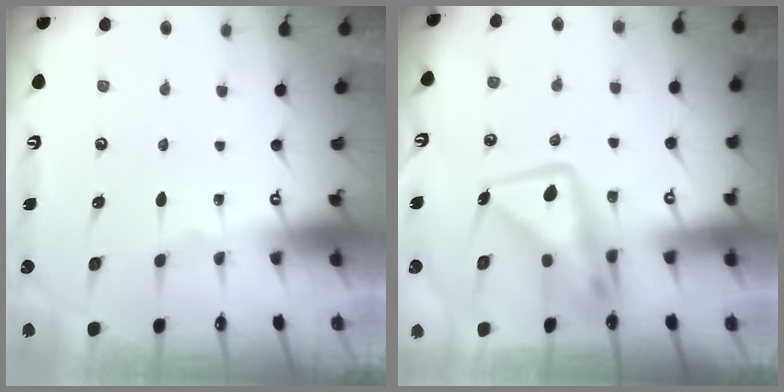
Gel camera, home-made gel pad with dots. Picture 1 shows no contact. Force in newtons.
{"total": 12.4, "press": 12.4, "slide": 1.1}